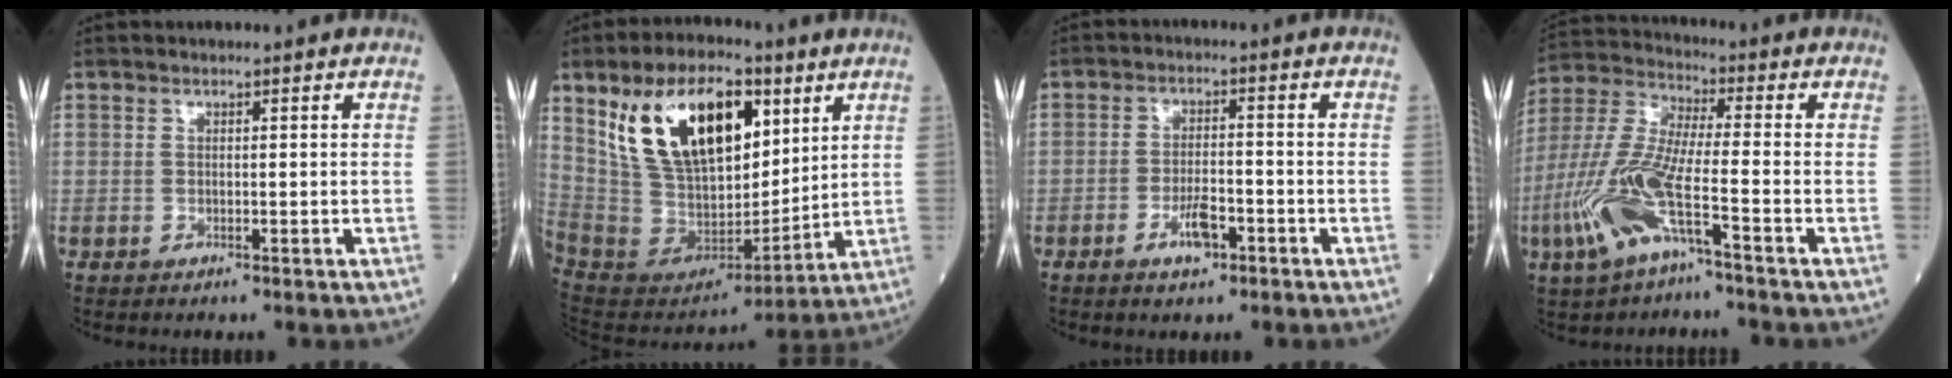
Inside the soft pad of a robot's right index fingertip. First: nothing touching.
{"total": 22.1, "force": [9.8, 10.9, 16.5], "torque": [-0.326, 0.021, 0.185]}
{"total": 4.6, "force": [-2.4, 1.6, 3.6], "torque": [-0.068, 0.001, -0.040]}
{"total": 12.4, "force": [-5.2, 1.8, 11.1], "torque": [-0.255, -0.001, -0.105]}